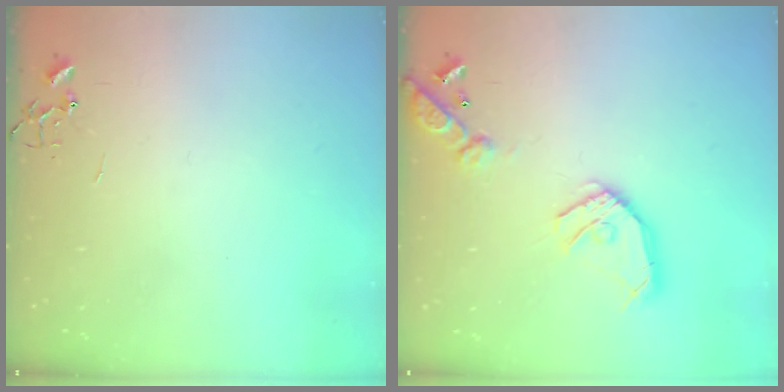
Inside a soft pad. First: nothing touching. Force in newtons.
{"total": 16.6, "press": 16.4, "slide": 2.5}